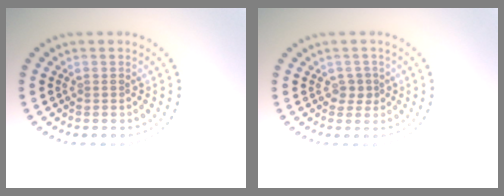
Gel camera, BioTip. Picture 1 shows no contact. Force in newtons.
{"total": 1.3, "press": 1.1, "slide": 0.7}